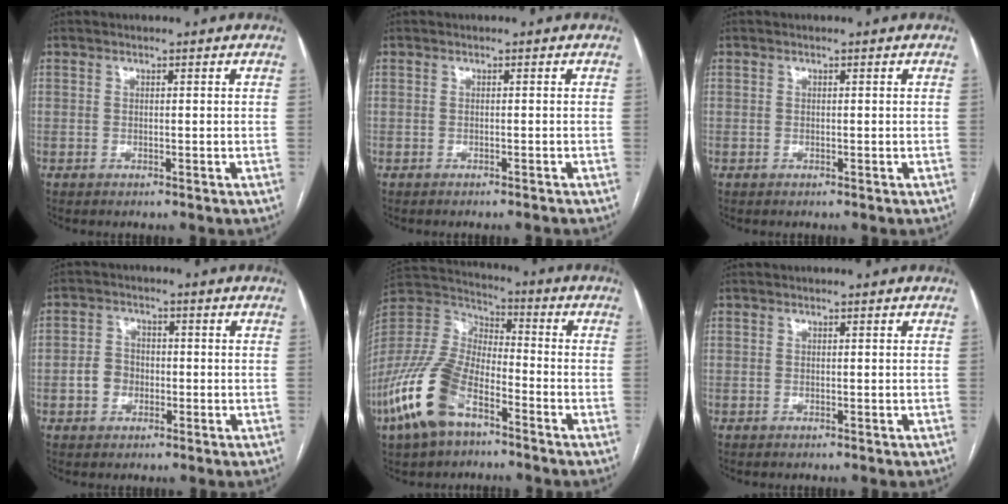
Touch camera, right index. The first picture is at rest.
{"total": 1.3, "force": [-1.2, -0.4, 0.3], "torque": [-0.006, -0.001, -0.015]}
{"total": 0.0}
{"total": 4.0, "force": [-1.0, 3.4, 1.9], "torque": [-0.039, 0.015, -0.016]}
{"total": 16.2, "force": [-8.7, 7.1, 11.7], "torque": [-0.262, -0.005, -0.173]}
{"total": 0.0}